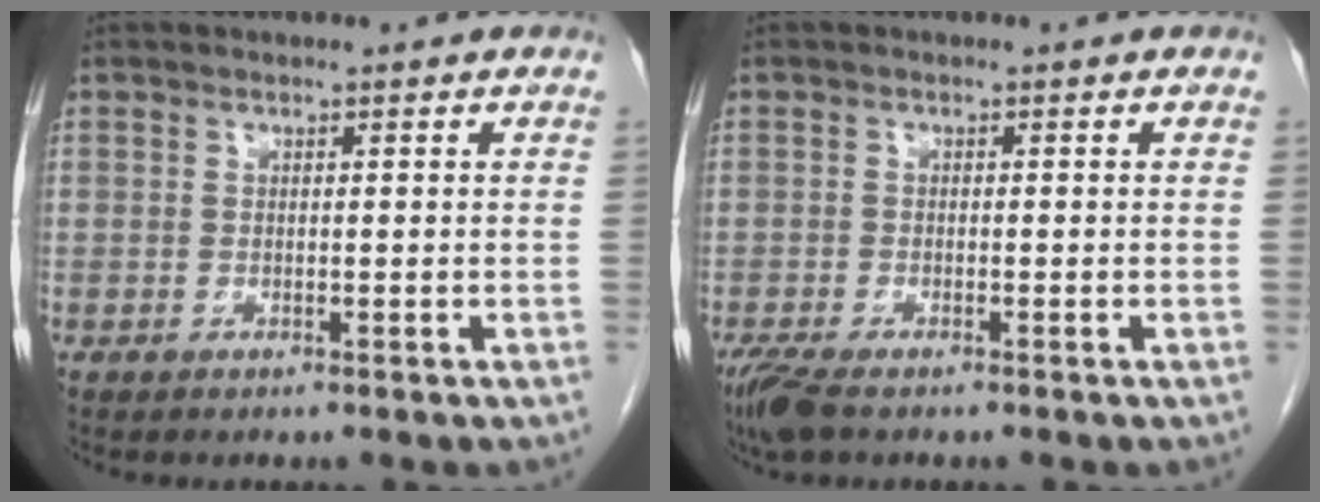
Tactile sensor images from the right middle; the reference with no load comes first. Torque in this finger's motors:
{"motor_torque": [0.51, -0.25, 0.05, 0.05]}